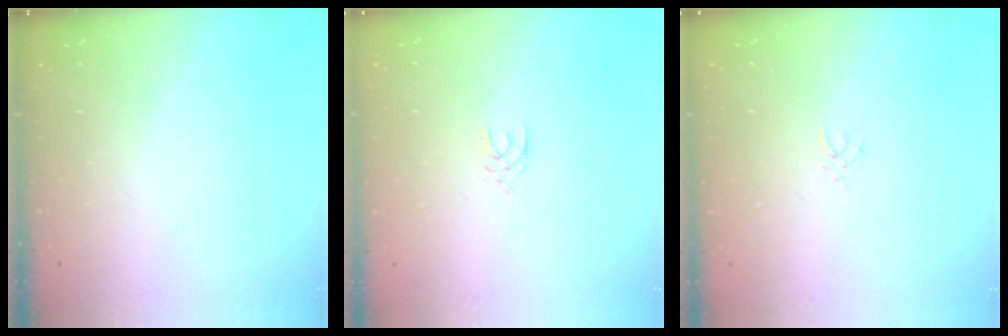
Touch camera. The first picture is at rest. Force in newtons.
{"total": 2.9, "press": 2.9, "slide": 0.4}
{"total": 2.1, "press": 2.1, "slide": 0.3}